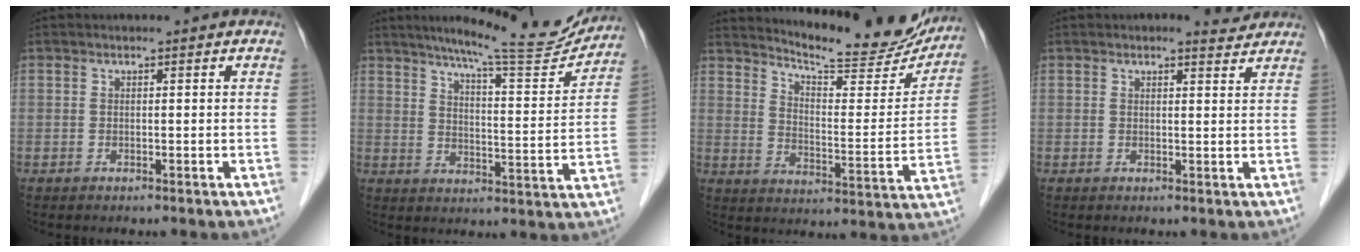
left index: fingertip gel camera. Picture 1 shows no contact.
{"total": 15.4, "force": [13.9, 0.9, 6.5], "torque": [-0.096, -0.031, 0.185]}
{"total": 19.1, "force": [17.9, 2.6, 6.1], "torque": [-0.089, -0.058, 0.230]}
{"total": 1.9, "force": [1.8, 0.4, 0.2], "torque": [-0.010, -0.005, 0.018]}